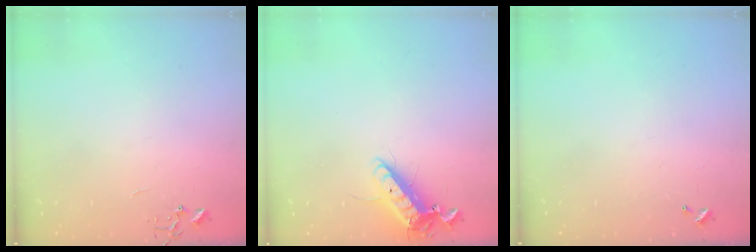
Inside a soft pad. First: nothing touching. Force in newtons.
{"total": 13.1, "press": 13.0, "slide": 2.3}
{"total": 0.0}